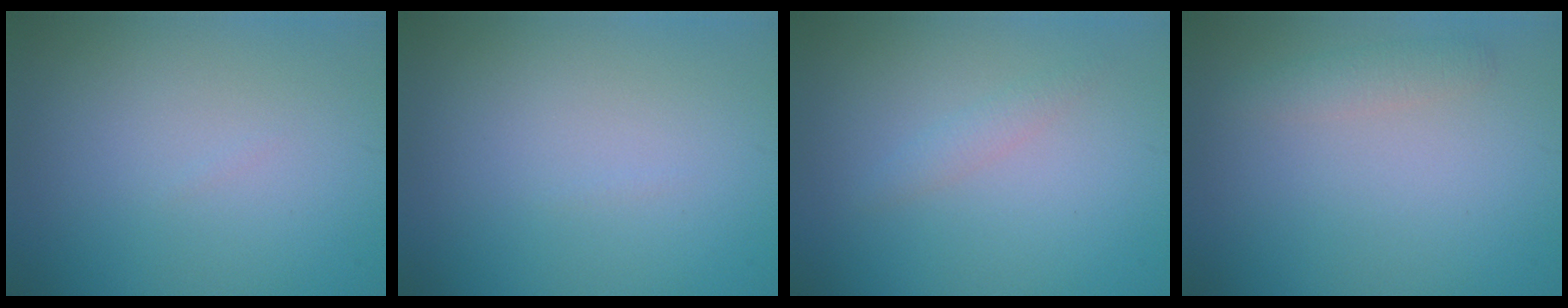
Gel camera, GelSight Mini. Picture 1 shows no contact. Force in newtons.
{"total": 0.0}
{"total": 1.1, "press": 1.1, "slide": 0.0}
{"total": 1.5, "press": 1.5, "slide": 0.0}